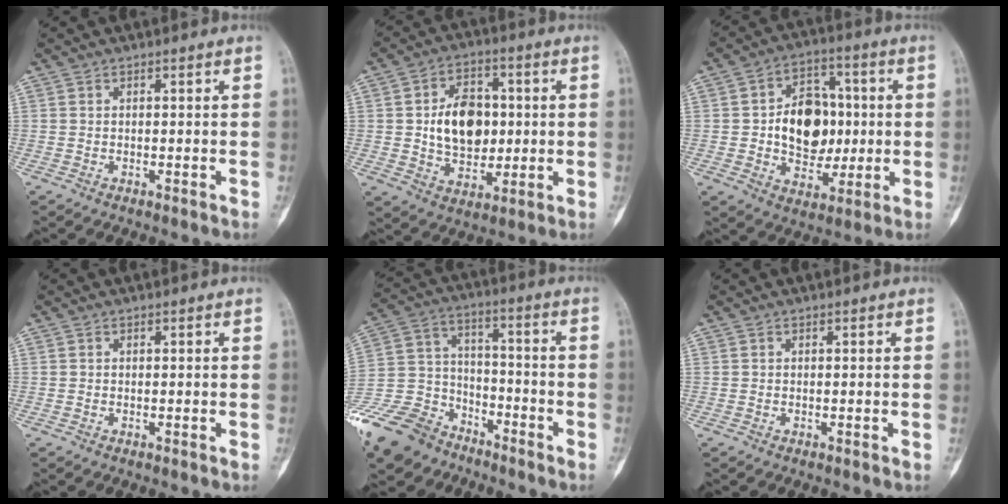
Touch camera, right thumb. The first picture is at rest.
{"total": 12.9, "force": [0.9, 9.1, 9.1], "torque": [-0.111, 0.003, 0.021]}
{"total": 14.5, "force": [0.2, 10.6, 9.9], "torque": [-0.099, 0.018, 0.009]}
{"total": 0.0}
{"total": 18.1, "force": [-13.8, 10.2, 5.7], "torque": [-0.109, 0.068, -0.253]}
{"total": 0.0}